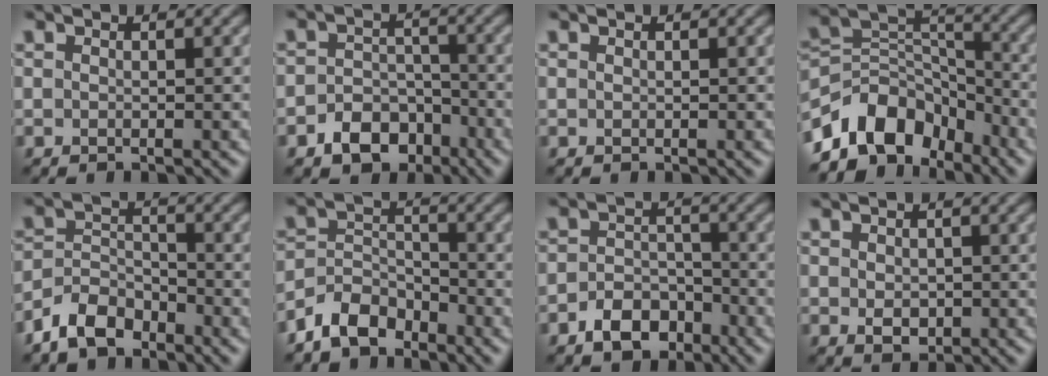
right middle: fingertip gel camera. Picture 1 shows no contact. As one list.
[{"total": 4.4, "force": [-2.5, 3.0, 1.9], "torque": [-0.030, -0.001, -0.044]}, {"total": 0.0}, {"total": 8.1, "force": [-5.3, 5.0, 3.4], "torque": [-0.043, 0.005, -0.109]}, {"total": 4.3, "force": [-3.2, 2.3, 1.7], "torque": [-0.031, 0.002, -0.072]}, {"total": 4.1, "force": [-3.2, 2.3, 1.4], "torque": [-0.022, 0.003, -0.071]}, {"total": 3.8, "force": [-2.4, 2.5, 1.7], "torque": [-0.026, 0.001, -0.045]}, {"total": 1.7, "force": [-0.1, 1.2, 1.2], "torque": [-0.024, -0.003, -0.002]}]